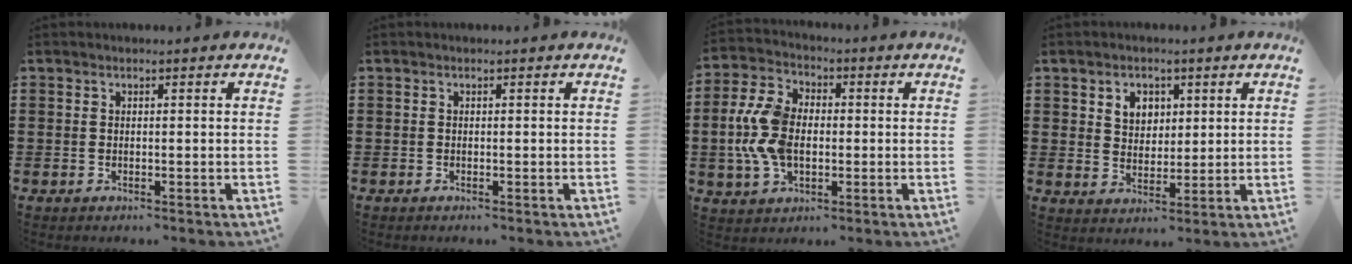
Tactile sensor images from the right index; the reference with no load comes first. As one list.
[{"total": 0.0}, {"total": 9.4, "force": [-0.6, 6.3, 7.0], "torque": [-0.179, 0.004, -0.019]}, {"total": 4.0, "force": [1.8, 3.2, 1.4], "torque": [-0.041, 0.013, 0.031]}]